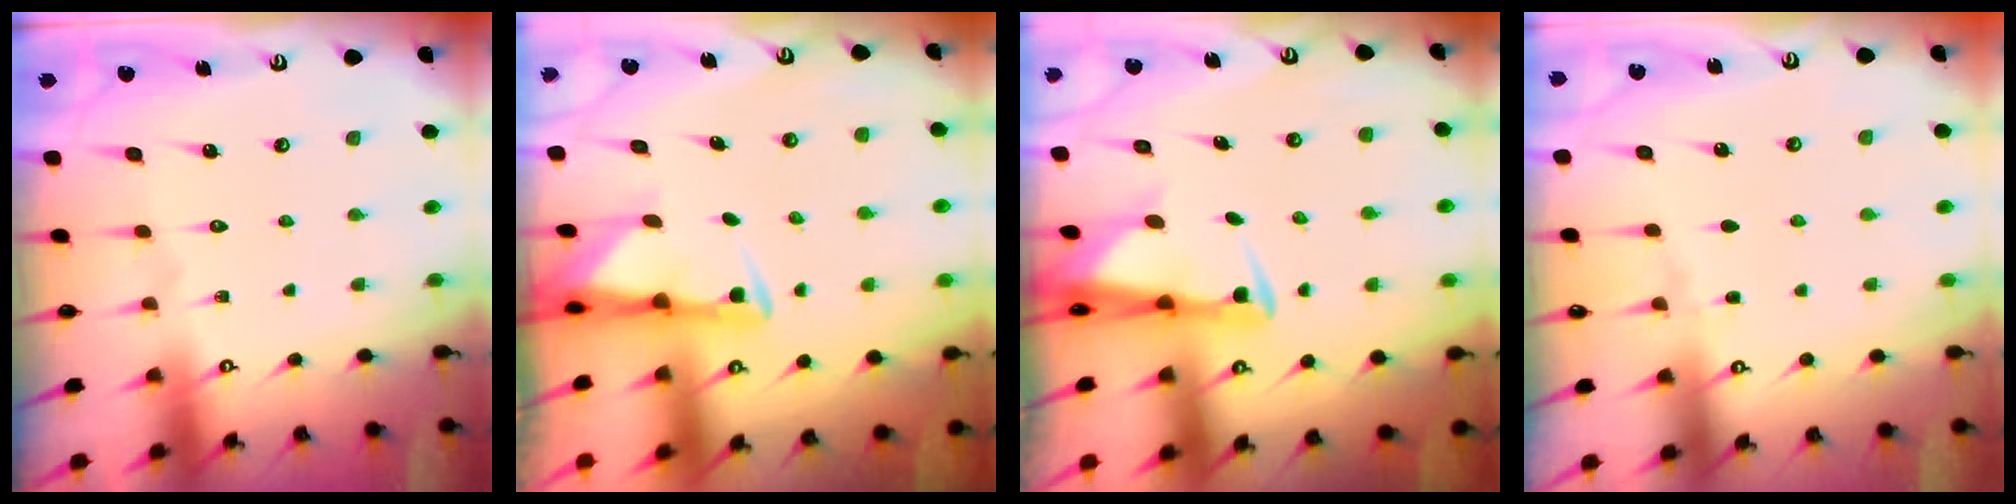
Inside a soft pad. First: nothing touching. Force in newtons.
{"total": 3.0, "press": 2.9, "slide": 0.6}
{"total": 3.2, "press": 3.1, "slide": 0.5}
{"total": 2.8, "press": 2.8, "slide": 0.5}